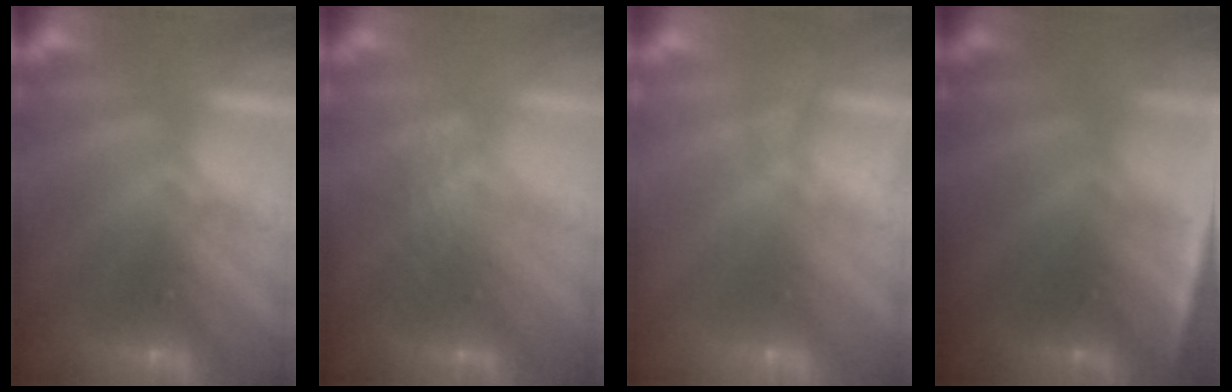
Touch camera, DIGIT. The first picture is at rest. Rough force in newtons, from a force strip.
{"total": 1.9}
{"total": 2.3}
{"total": 4.6}